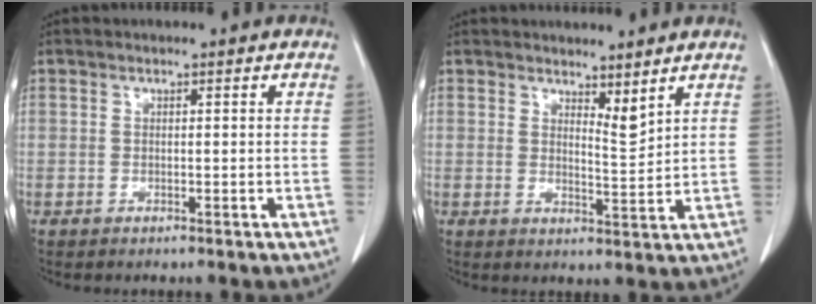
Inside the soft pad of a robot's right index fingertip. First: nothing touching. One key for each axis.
{"total": 3.2, "fx": 2.7, "fy": 0.5, "fz": 1.7, "tx": -0.029, "ty": -0.018, "tz": 0.049}